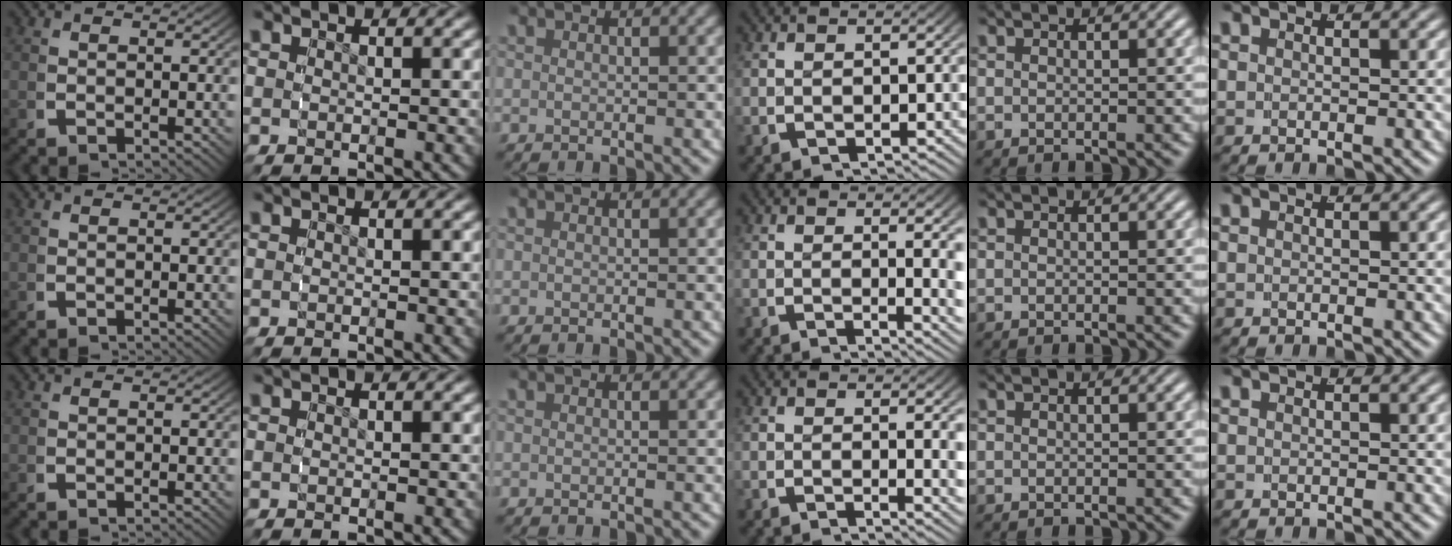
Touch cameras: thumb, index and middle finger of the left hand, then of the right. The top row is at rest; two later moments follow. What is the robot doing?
{"motion": "grasp_and_lifting", "object": "dispenser bottle"}